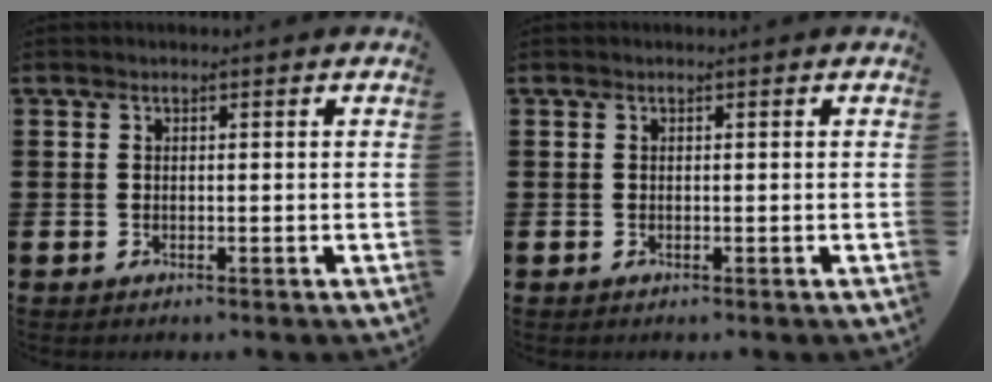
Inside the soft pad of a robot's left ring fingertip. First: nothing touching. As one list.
[{"total": 0.0}]